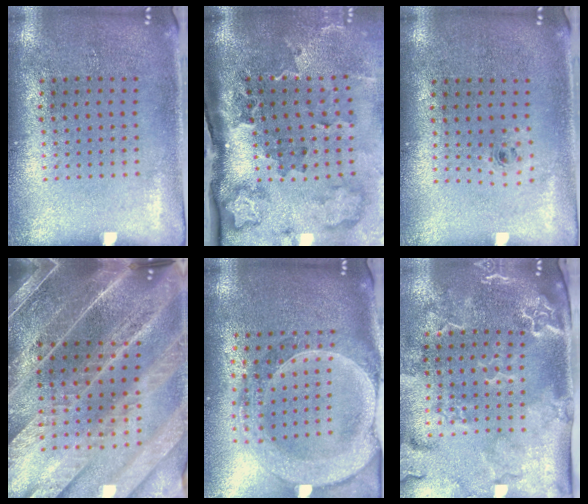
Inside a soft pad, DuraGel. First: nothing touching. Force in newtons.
{"total": 3.7, "press": 2.4, "slide": 2.8}
{"total": 0.7, "press": 0.3, "slide": 0.6}
{"total": 5.3, "press": 4.5, "slide": 2.8}
{"total": 2.7, "press": 2.4, "slide": 1.2}
{"total": 2.9, "press": 2.4, "slide": 1.6}